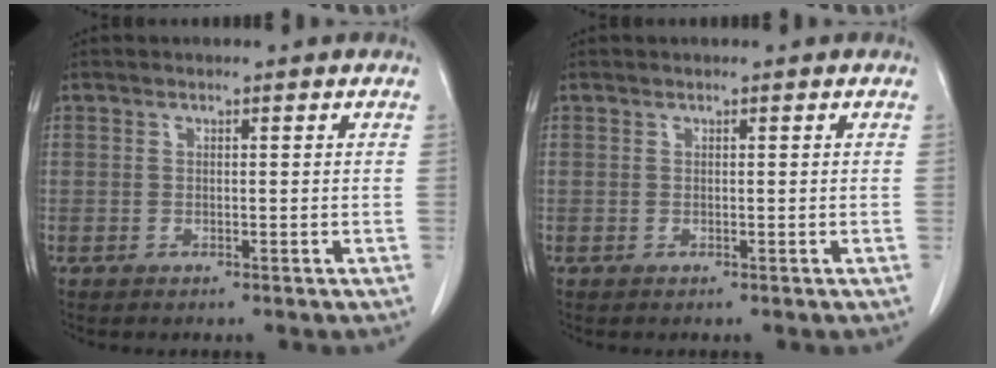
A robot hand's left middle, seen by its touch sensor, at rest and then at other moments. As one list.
[{"total": 0.0}]